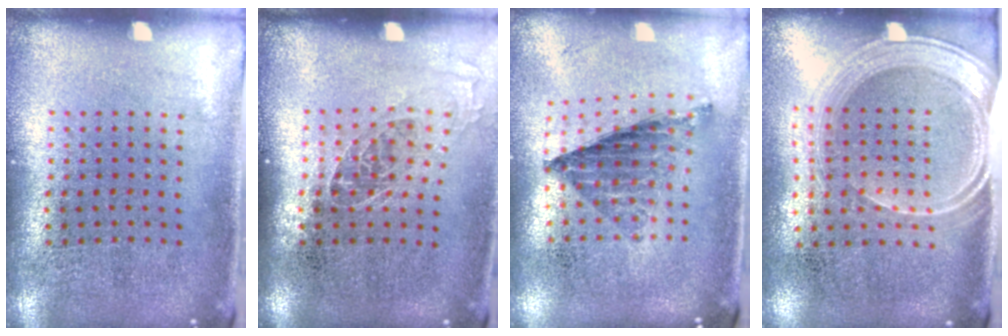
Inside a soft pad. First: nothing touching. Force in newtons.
{"total": 1.1, "press": 0.9, "slide": 0.5}
{"total": 0.7, "press": 0.7, "slide": 0.1}
{"total": 2.0, "press": 1.7, "slide": 1.1}